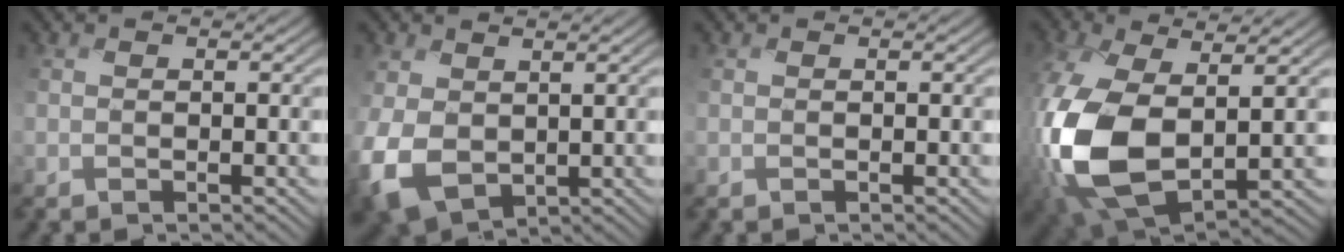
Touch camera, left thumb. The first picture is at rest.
{"total": 7.4, "force": [0.1, 5.5, 4.9], "torque": [-0.159, -0.017, 0.005]}
{"total": 0.0}
{"total": 14.5, "force": [-0.9, 8.4, 11.9], "torque": [-0.314, -0.017, -0.010]}